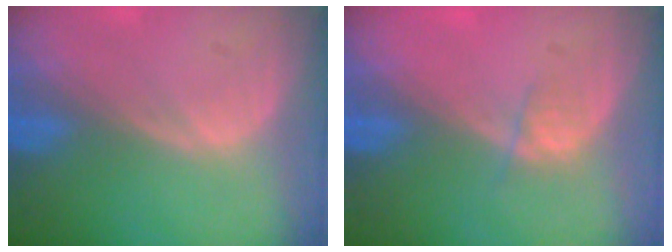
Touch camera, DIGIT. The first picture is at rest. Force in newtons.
{"total": 1.4, "press": 1.3, "slide": 0.6}